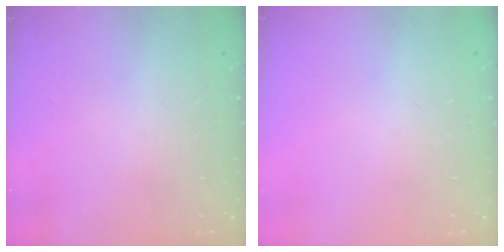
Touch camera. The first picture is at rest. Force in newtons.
{"total": 0.0}